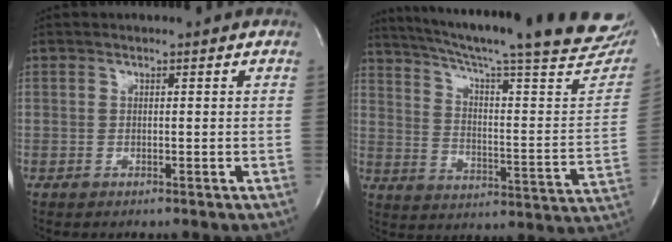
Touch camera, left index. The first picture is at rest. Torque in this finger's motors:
{"motor_torque": [0.35, -0.54, 0.48, 0.09]}